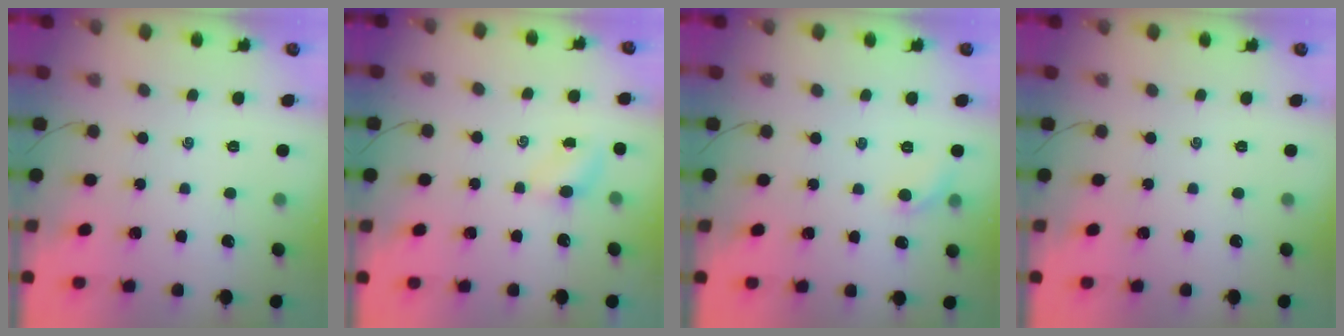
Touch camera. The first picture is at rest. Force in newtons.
{"total": 4.2, "press": 4.1, "slide": 1.1}
{"total": 5.6, "press": 5.4, "slide": 1.3}
{"total": 0.0}